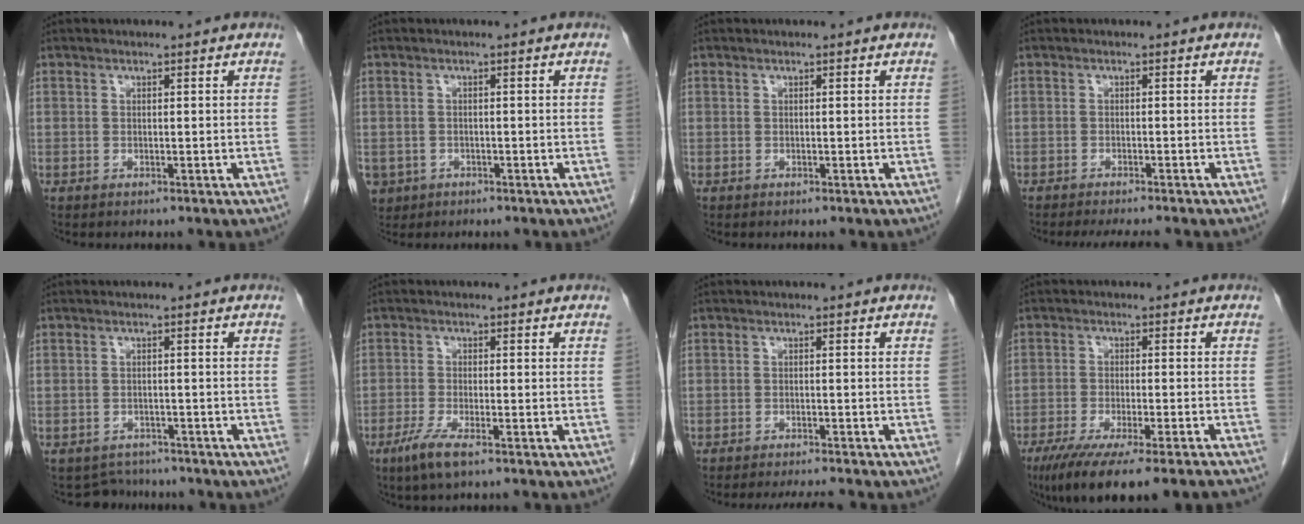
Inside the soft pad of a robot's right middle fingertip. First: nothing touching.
{"total": 3.9, "force": [-1.9, 3.3, 0.8], "torque": [-0.018, 0.001, -0.028]}
{"total": 0.0}
{"total": 5.7, "force": [-4.9, 0.5, 2.8], "torque": [-0.030, -0.009, -0.071]}
{"total": 3.6, "force": [-3.2, 1.4, -0.9], "torque": [0.011, 0.007, -0.048]}
{"total": 4.2, "force": [-2.6, 0.5, 3.2], "torque": [-0.073, -0.012, -0.051]}
{"total": 5.3, "force": [-4.8, 0.1, 2.1], "torque": [-0.024, -0.010, -0.070]}
{"total": 14.6, "force": [-11.6, 0.4, 8.9], "torque": [-0.118, -0.038, -0.179]}